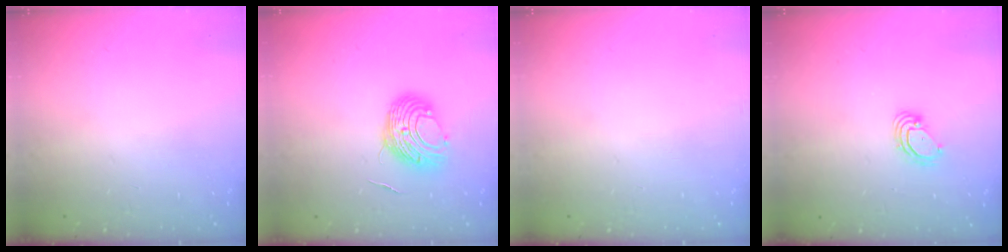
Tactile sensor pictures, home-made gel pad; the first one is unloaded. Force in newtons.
{"total": 10.2, "press": 10.2, "slide": 0.8}
{"total": 0.0}
{"total": 3.8, "press": 3.8, "slide": 0.1}